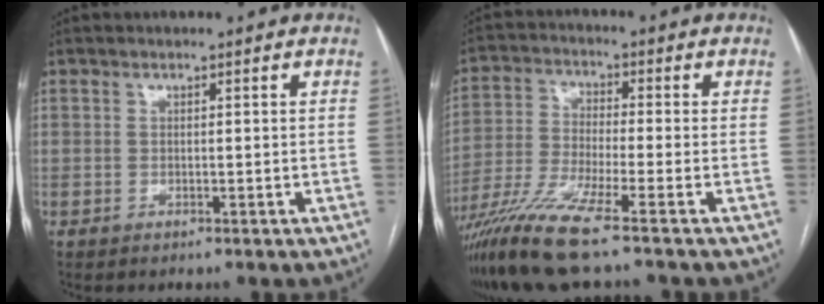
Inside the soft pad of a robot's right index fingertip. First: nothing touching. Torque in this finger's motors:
{"motor_torque": [1.28, -0.85, 0.69, 0.21]}